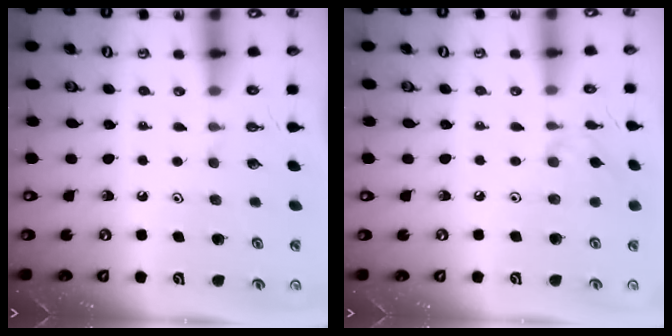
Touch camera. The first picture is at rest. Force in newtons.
{"total": 2.5, "press": 2.5, "slide": 0.5}